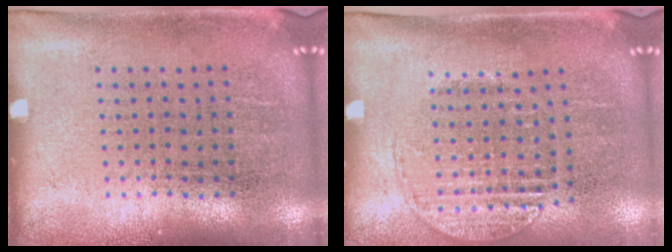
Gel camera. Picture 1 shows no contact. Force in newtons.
{"total": 1.3, "press": 1.1, "slide": 0.7}